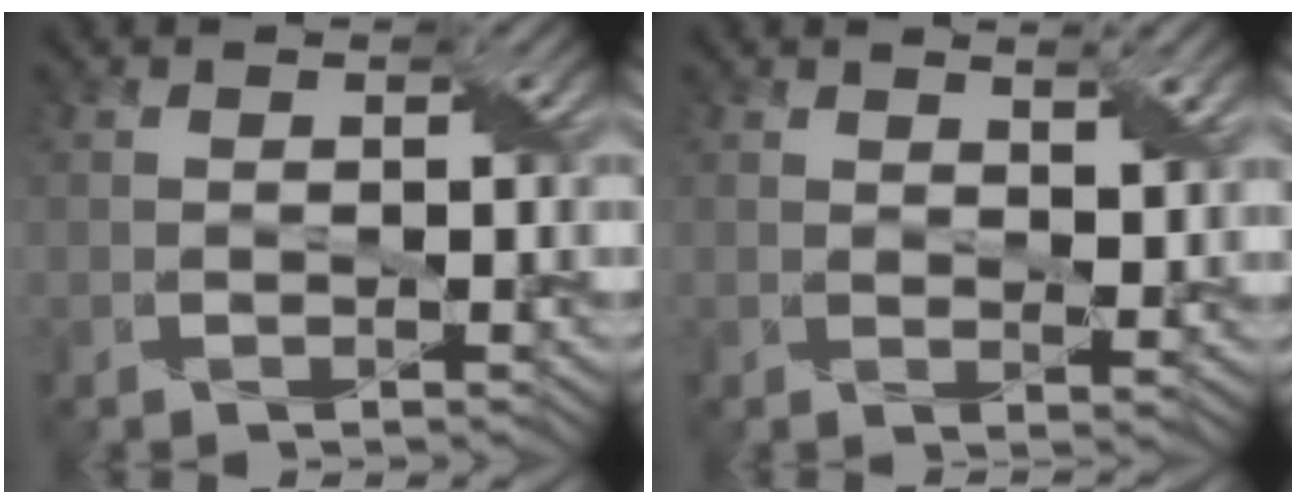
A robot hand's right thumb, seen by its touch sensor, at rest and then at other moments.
{"total": 2.9, "force": [1.9, 0.7, 2.1], "torque": [-0.042, -0.003, 0.036]}